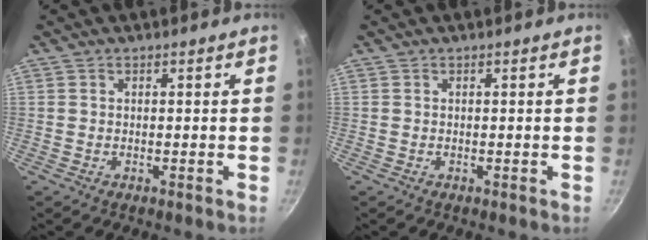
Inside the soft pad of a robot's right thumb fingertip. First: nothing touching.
{"total": 0.0}